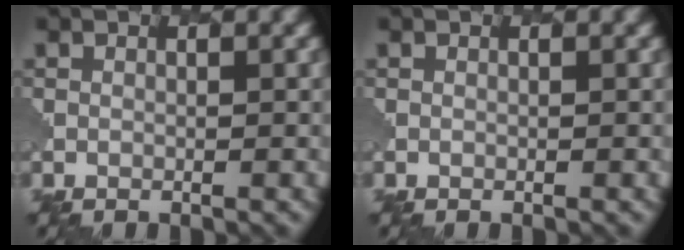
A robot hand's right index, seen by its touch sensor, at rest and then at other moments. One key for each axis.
{"total": 0.0}